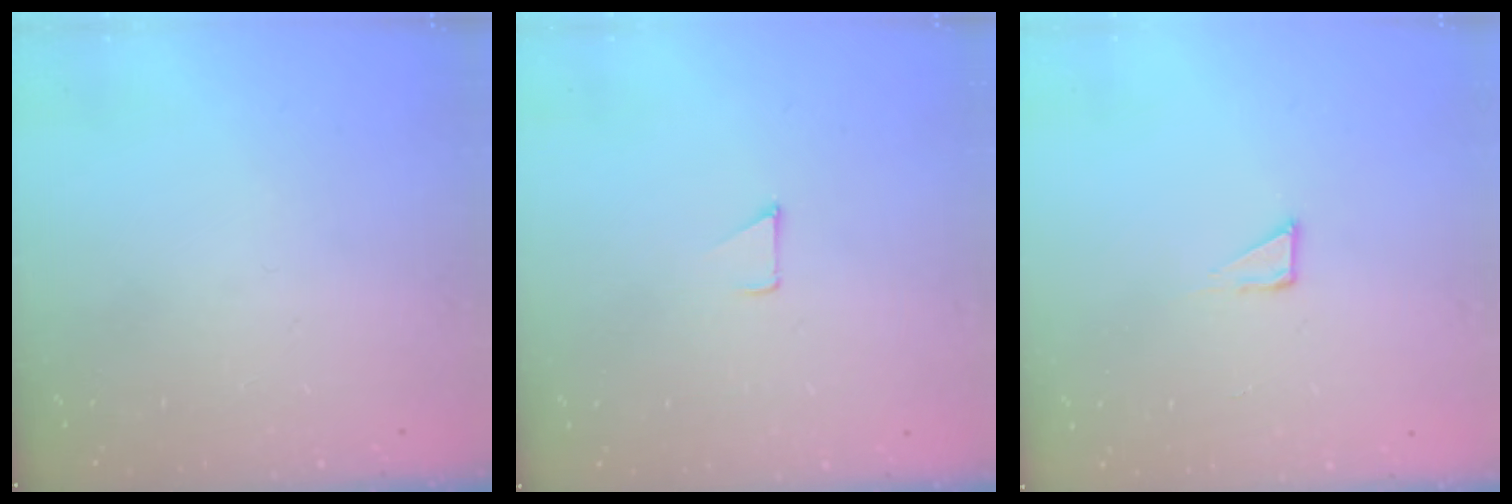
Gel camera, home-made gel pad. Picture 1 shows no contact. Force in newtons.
{"total": 2.9, "press": 2.8, "slide": 0.3}
{"total": 2.3, "press": 2.3, "slide": 0.1}